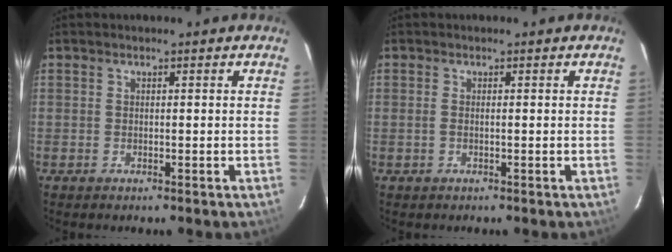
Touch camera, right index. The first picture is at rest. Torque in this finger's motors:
{"motor_torque": [0.05, 0.10, -0.03, -0.01]}